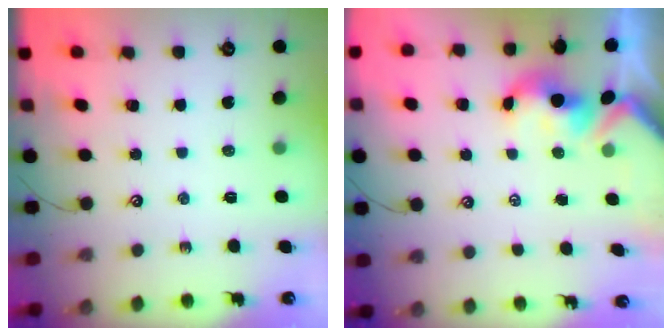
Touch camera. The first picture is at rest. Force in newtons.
{"total": 2.2, "press": 2.1, "slide": 0.7}